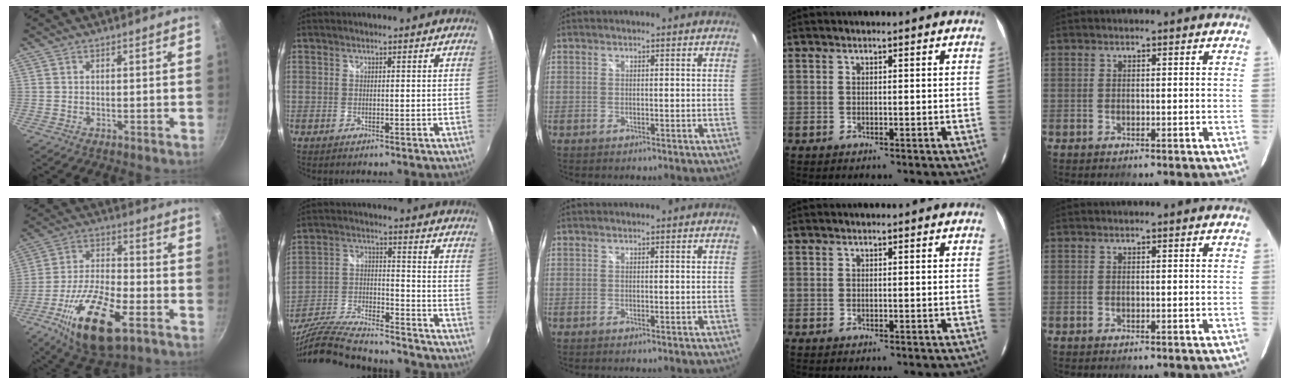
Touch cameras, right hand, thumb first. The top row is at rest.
{"thumb": {"total": 19.7, "force": [-8.8, 7.9, 15.7], "torque": [-0.279, 0.021, -0.156]}, "index": {"total": 21.7, "force": [-18.5, 4.5, 10.3], "torque": [-0.200, -0.036, -0.301]}}